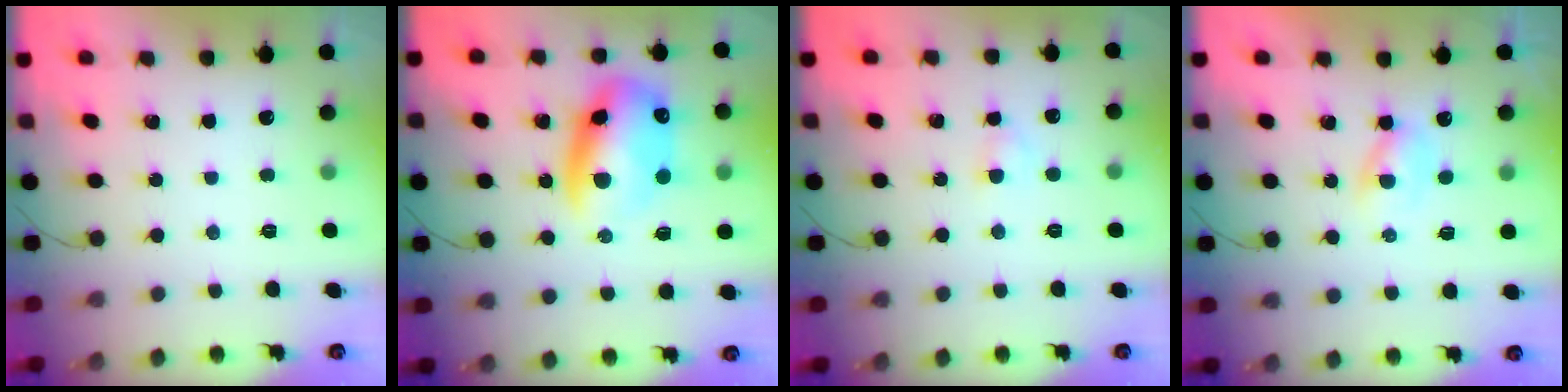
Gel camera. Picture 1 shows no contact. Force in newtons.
{"total": 13.9, "press": 13.4, "slide": 3.5}
{"total": 2.5, "press": 2.3, "slide": 1.0}
{"total": 2.3, "press": 2.1, "slide": 1.0}